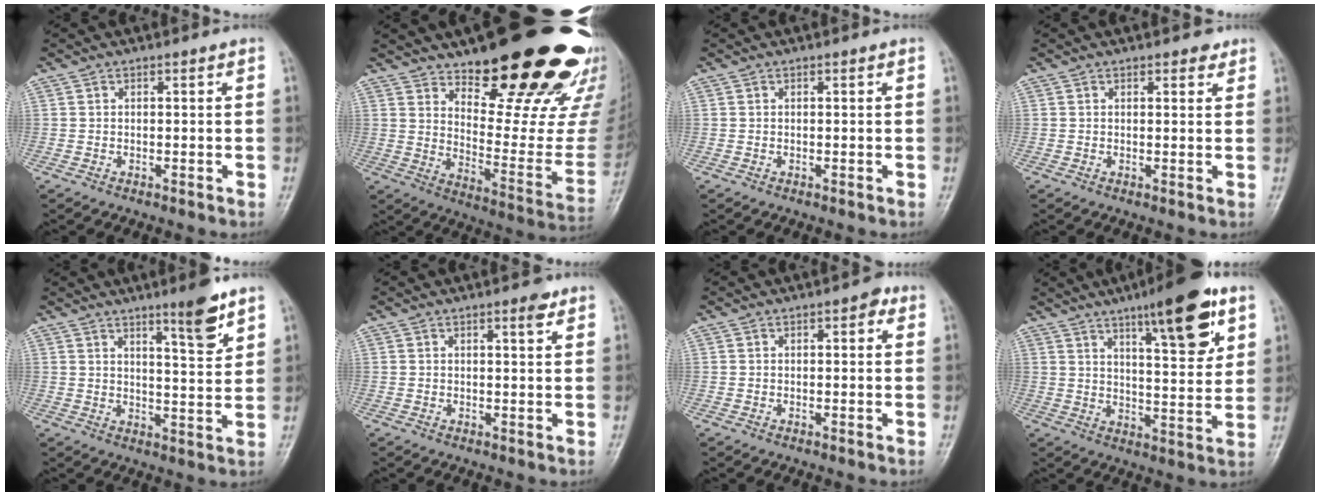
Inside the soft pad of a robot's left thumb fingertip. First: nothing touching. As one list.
[{"total": 27.8, "force": [19.2, 8.7, 18.1], "torque": [-0.211, -0.124, 0.272]}, {"total": 0.0}, {"total": 2.1, "force": [1.6, 1.0, 1.0], "torque": [0.000, -0.008, 0.017]}, {"total": 7.8, "force": [5.3, 1.1, 5.6], "torque": [-0.075, -0.041, 0.079]}, {"total": 2.6, "force": [1.6, 0.7, 1.9], "torque": [-0.024, -0.008, 0.020]}, {"total": 2.3, "force": [0.9, 1.1, 1.8], "torque": [-0.014, 0.002, 0.007]}, {"total": 15.5, "force": [8.4, 4.1, 12.4], "torque": [-0.156, -0.039, 0.125]}]